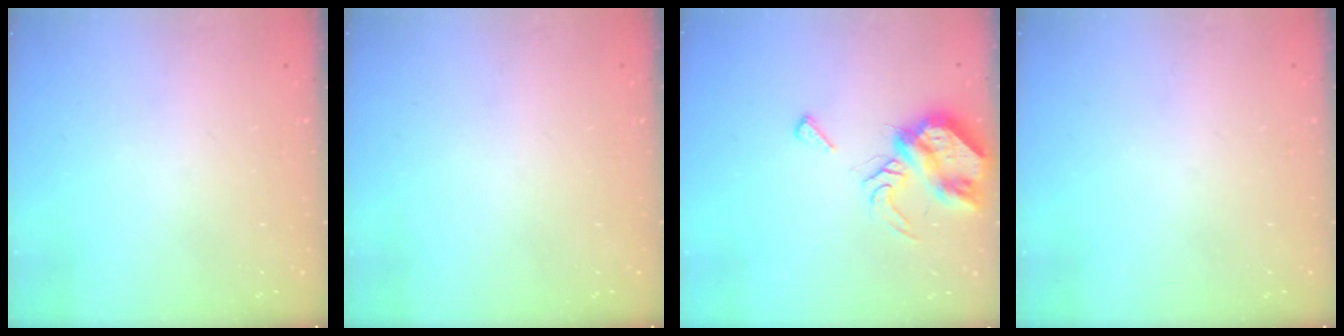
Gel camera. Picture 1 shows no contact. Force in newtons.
{"total": 0.0}
{"total": 8.8, "press": 8.8, "slide": 1.0}
{"total": 0.0}